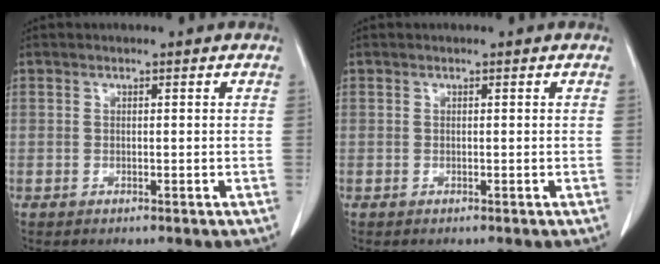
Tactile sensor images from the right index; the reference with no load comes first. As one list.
[{"total": 0.0}]